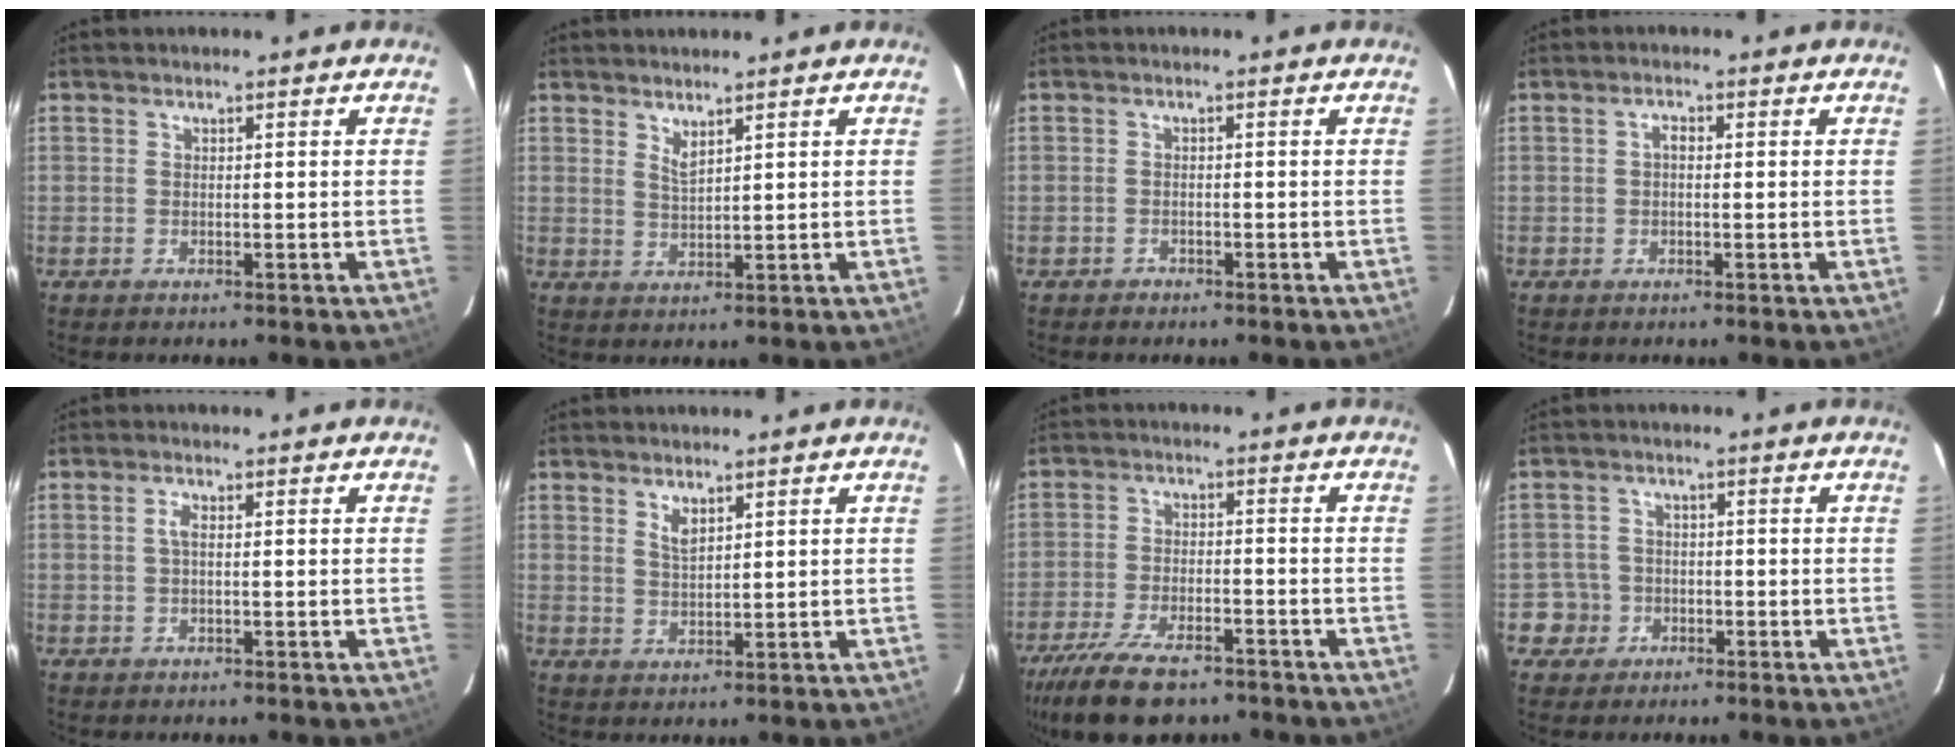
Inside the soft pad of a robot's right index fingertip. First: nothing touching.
{"total": 2.3, "force": [1.8, 0.3, 1.3], "torque": [-0.026, -0.002, 0.031]}
{"total": 1.4, "force": [-1.1, 0.8, -0.1], "torque": [-0.005, 0.005, -0.019]}
{"total": 1.3, "force": [-0.1, 0.8, 1.1], "torque": [-0.020, 0.008, -0.005]}
{"total": 1.4, "force": [0.0, 0.3, 1.4], "torque": [-0.029, 0.005, -0.003]}
{"total": 2.6, "force": [1.7, 0.9, 1.7], "torque": [-0.031, -0.002, 0.030]}
{"total": 14.8, "force": [-11.1, 5.6, 7.9], "torque": [-0.181, -0.028, -0.191]}
{"total": 4.3, "force": [-1.7, 4.0, -0.3], "torque": [0.006, 0.023, -0.030]}